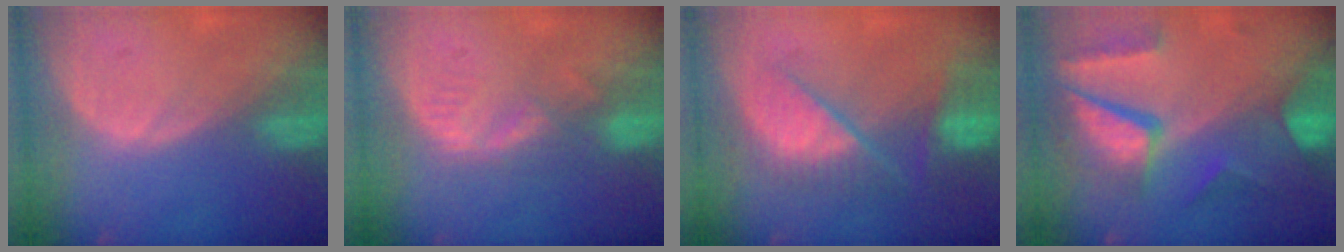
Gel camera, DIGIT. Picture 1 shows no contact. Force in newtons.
{"total": 4.0, "press": 3.6, "slide": 1.7}
{"total": 8.8, "press": 8.0, "slide": 3.8}
{"total": 10.3, "press": 8.8, "slide": 5.4}